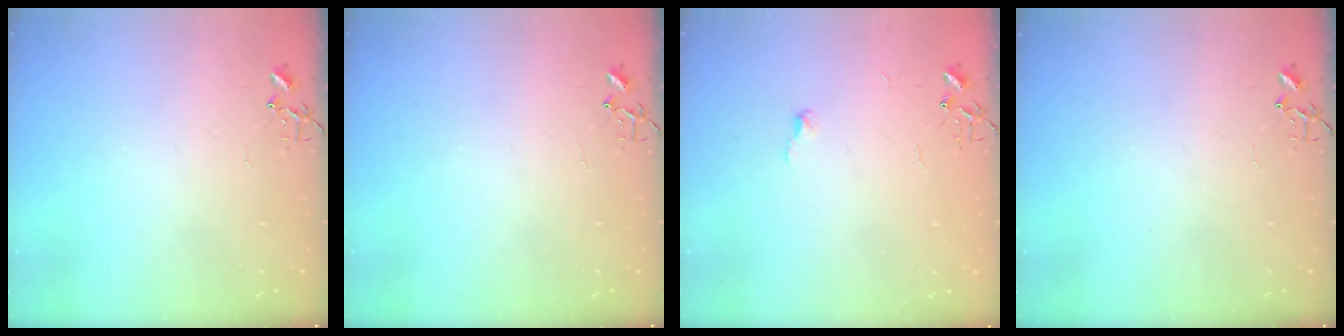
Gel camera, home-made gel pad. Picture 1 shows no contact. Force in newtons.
{"total": 0.0}
{"total": 3.2, "press": 3.2, "slide": 0.4}
{"total": 0.0}